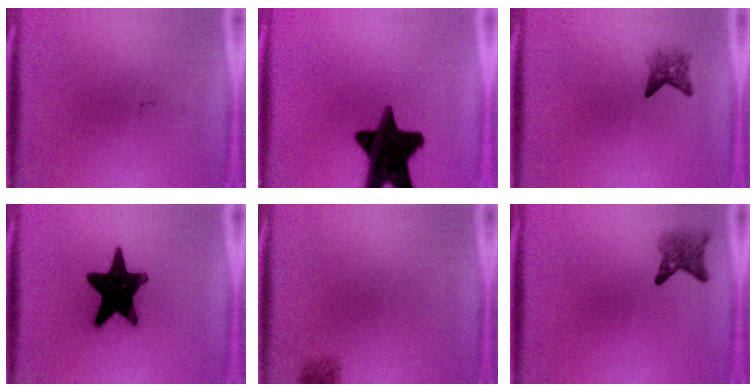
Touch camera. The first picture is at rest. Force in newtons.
{"total": 19.0}
{"total": 2.2}
{"total": 17.4}
{"total": 1.6}
{"total": 2.7}